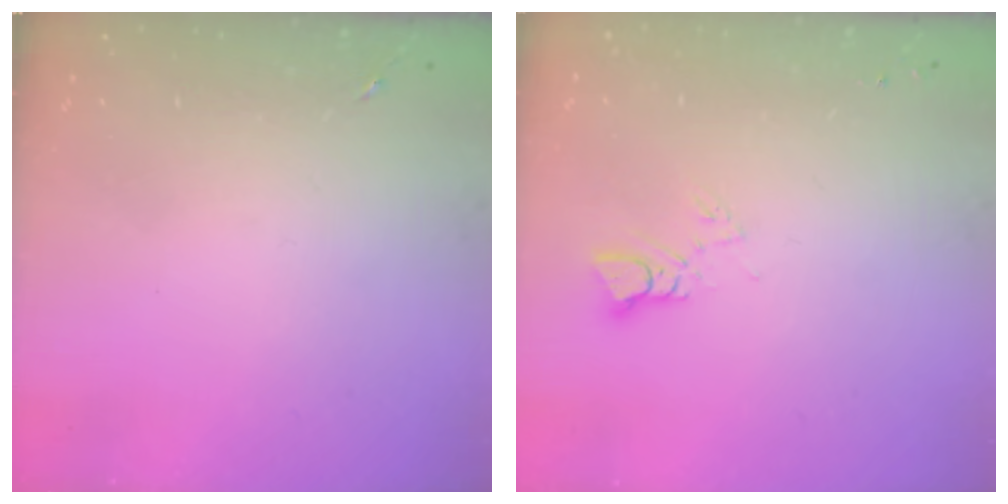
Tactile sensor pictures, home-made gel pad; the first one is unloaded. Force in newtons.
{"total": 3.6, "press": 3.6, "slide": 0.2}